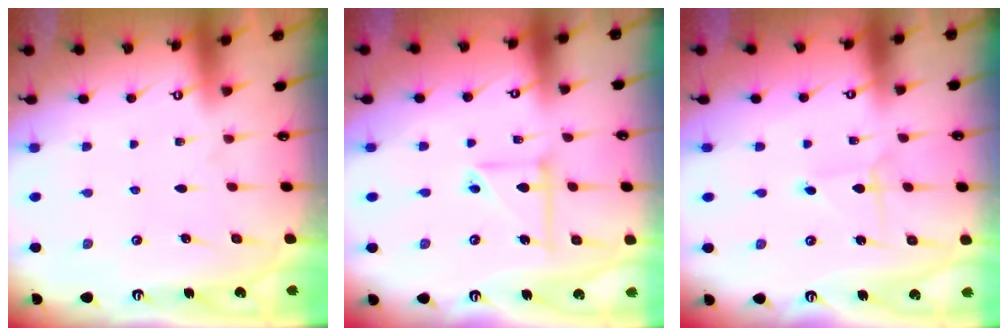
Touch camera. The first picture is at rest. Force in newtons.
{"total": 7.0, "press": 7.0, "slide": 0.4}
{"total": 2.2, "press": 2.2, "slide": 0.2}